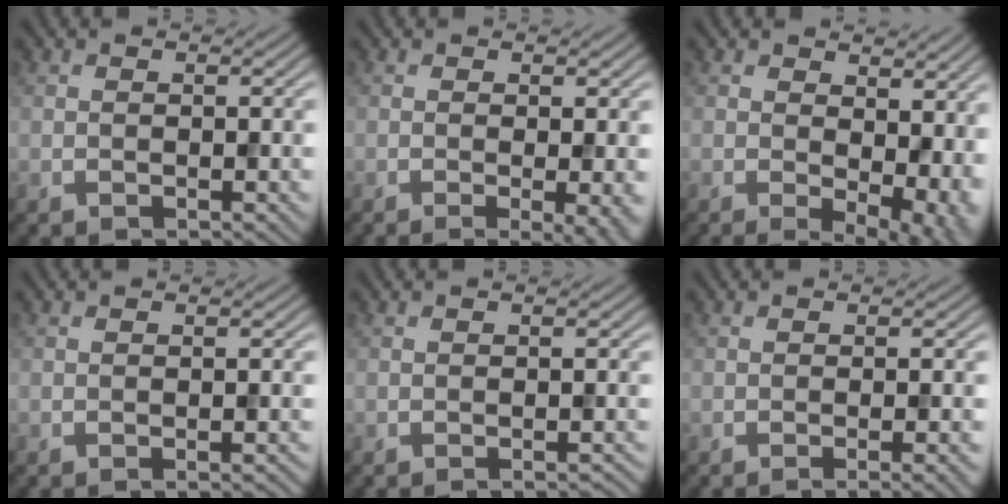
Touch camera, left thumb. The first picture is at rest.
{"total": 4.1, "force": [-0.9, 1.0, 3.8], "torque": [-0.051, -0.009, -0.012]}
{"total": 9.3, "force": [0.9, 5.3, 7.6], "torque": [-0.110, -0.020, 0.037]}
{"total": 1.0, "force": [-0.5, 0.1, 0.8], "torque": [-0.007, 0.002, -0.013]}
{"total": 1.1, "force": [-0.9, 0.2, 0.7], "torque": [0.001, 0.002, -0.016]}
{"total": 2.9, "force": [-1.1, 0.6, 2.6], "torque": [-0.028, 0.002, -0.023]}